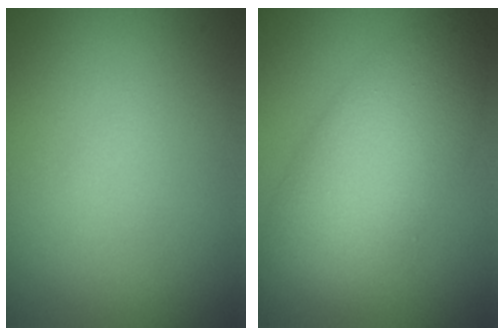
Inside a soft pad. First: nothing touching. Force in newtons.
{"total": 7.5, "press": 7.5, "slide": 0.2}